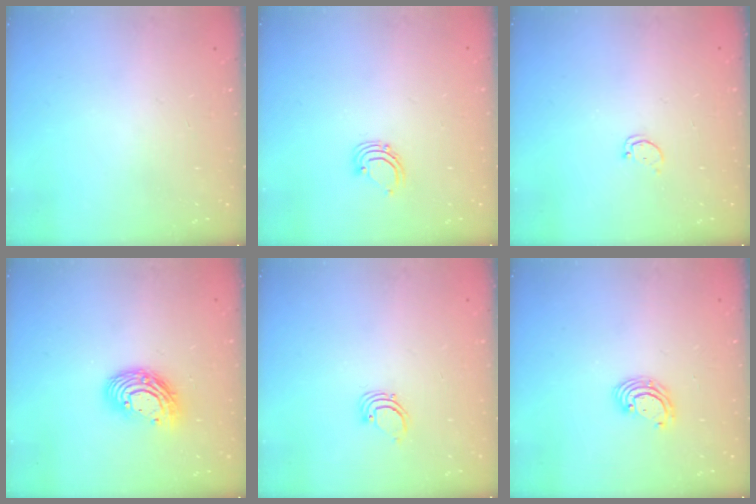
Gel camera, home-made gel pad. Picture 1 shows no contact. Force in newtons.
{"total": 2.9, "press": 2.9, "slide": 0.2}
{"total": 1.7, "press": 1.7, "slide": 0.2}
{"total": 11.8, "press": 11.8, "slide": 0.8}
{"total": 2.2, "press": 2.2, "slide": 0.2}
{"total": 3.8, "press": 3.8, "slide": 0.2}